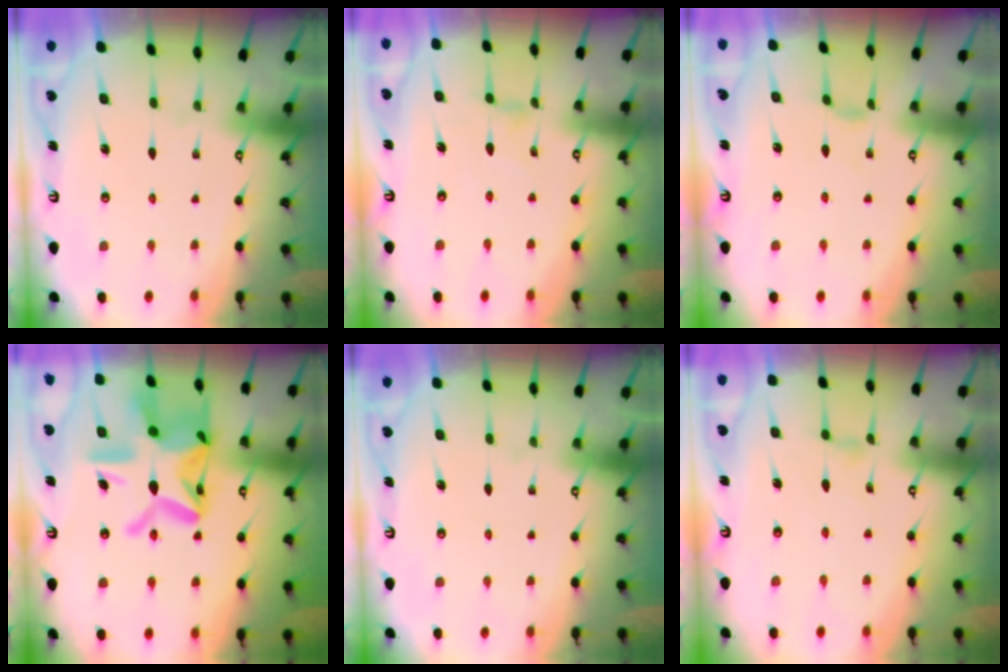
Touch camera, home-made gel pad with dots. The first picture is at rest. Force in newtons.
{"total": 0.8, "press": 0.8, "slide": 0.3}
{"total": 0.6, "press": 0.6, "slide": 0.2}
{"total": 23.5, "press": 23.4, "slide": 2.1}
{"total": 0.0}
{"total": 1.4, "press": 1.3, "slide": 0.3}